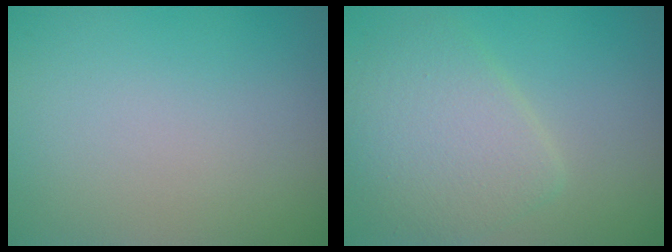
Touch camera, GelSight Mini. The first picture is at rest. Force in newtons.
{"total": 4.9, "press": 4.9, "slide": 0.2}